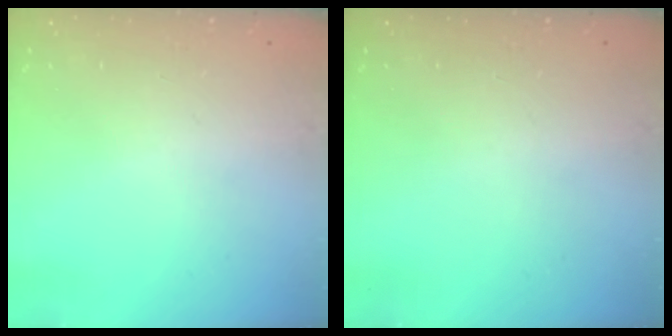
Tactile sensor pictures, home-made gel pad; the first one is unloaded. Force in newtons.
{"total": 0.0}